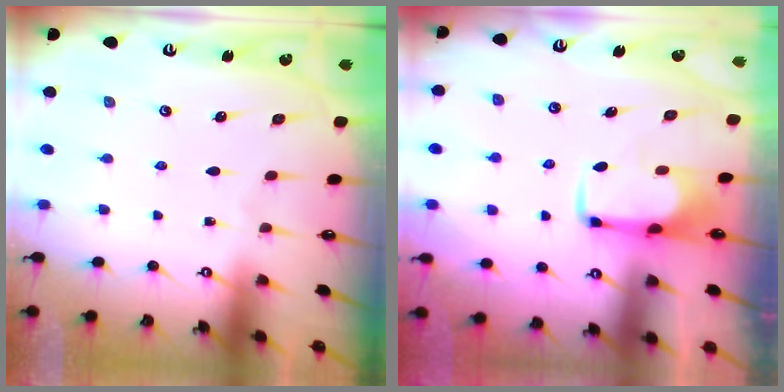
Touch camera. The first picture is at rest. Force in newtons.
{"total": 1.8, "press": 1.8, "slide": 0.5}